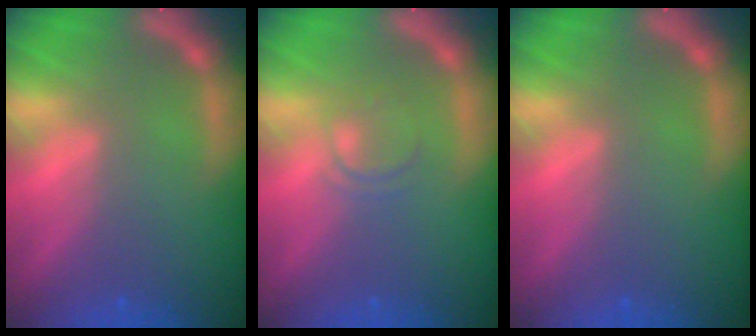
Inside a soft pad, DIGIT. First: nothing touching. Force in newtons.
{"total": 2.0}
{"total": 0.0}